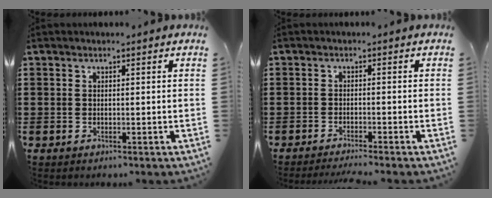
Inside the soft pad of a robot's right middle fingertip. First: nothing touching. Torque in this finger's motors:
{"motor_torque": [0.06, 0.03, 0.02, 0.02]}